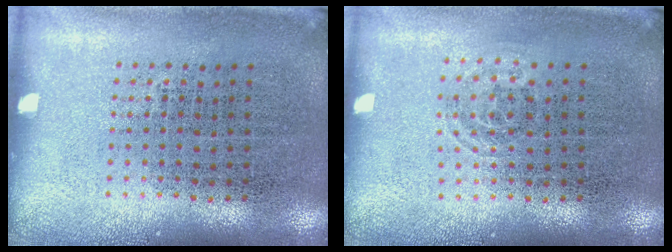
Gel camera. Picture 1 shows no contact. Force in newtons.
{"total": 0.8, "press": 0.5, "slide": 0.6}